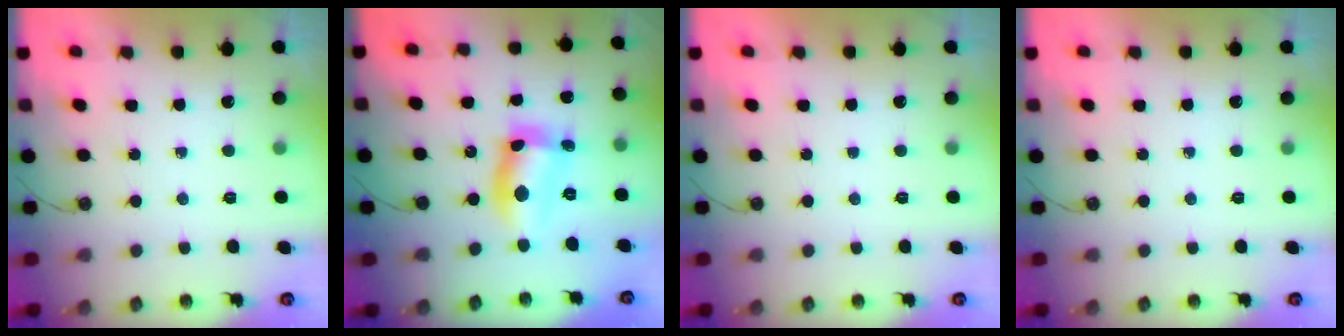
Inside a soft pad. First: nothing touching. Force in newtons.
{"total": 12.1, "press": 11.7, "slide": 3.1}
{"total": 0.0}
{"total": 0.0}